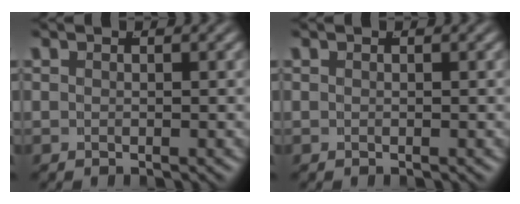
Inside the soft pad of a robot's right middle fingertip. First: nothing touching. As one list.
[{"total": 0.0}]